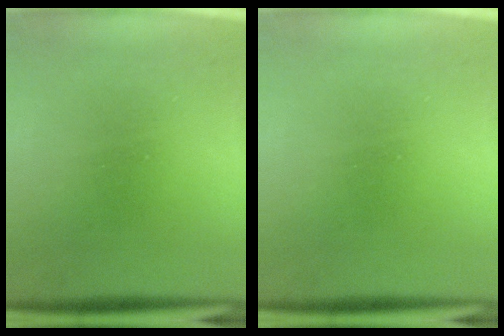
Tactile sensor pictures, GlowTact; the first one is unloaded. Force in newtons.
{"total": 0.0}